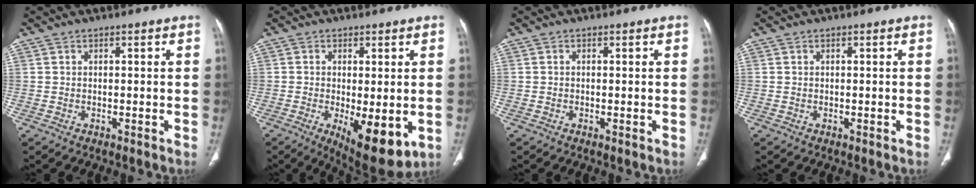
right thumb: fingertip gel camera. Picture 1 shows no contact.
{"total": 11.5, "force": [-2.9, 4.4, 10.2], "torque": [-0.145, -0.024, -0.029]}
{"total": 0.0}
{"total": 0.0}